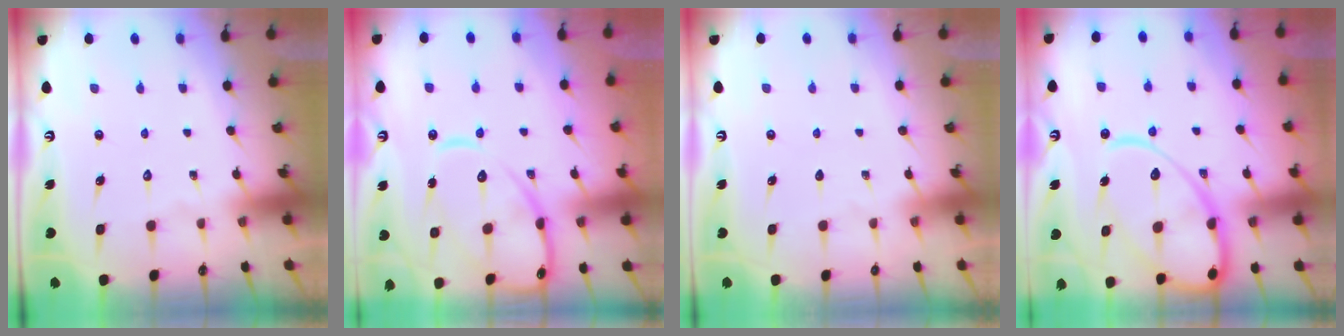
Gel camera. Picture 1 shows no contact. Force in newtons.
{"total": 14.9, "press": 14.8, "slide": 1.4}
{"total": 0.7, "press": 0.7, "slide": 0.2}
{"total": 17.7, "press": 17.6, "slide": 1.8}